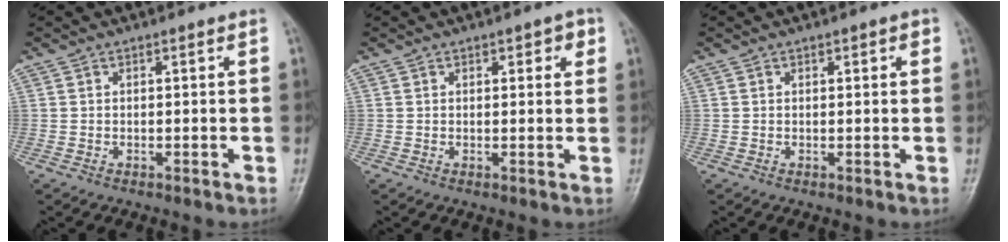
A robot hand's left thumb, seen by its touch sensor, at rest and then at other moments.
{"total": 3.2, "force": [1.5, 1.6, 2.3], "torque": [-0.009, -0.002, 0.016]}
{"total": 1.5, "force": [0.7, 0.7, 1.2], "torque": [-0.009, 0.000, 0.009]}